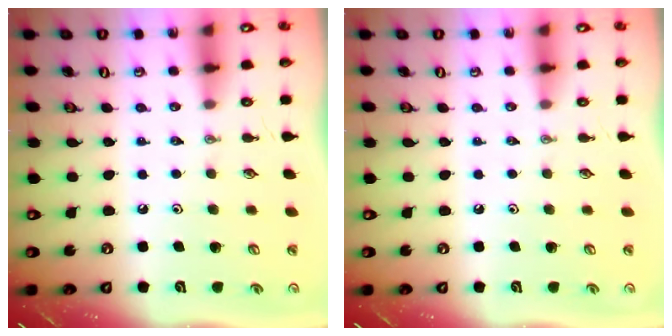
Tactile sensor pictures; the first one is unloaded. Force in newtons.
{"total": 0.0}